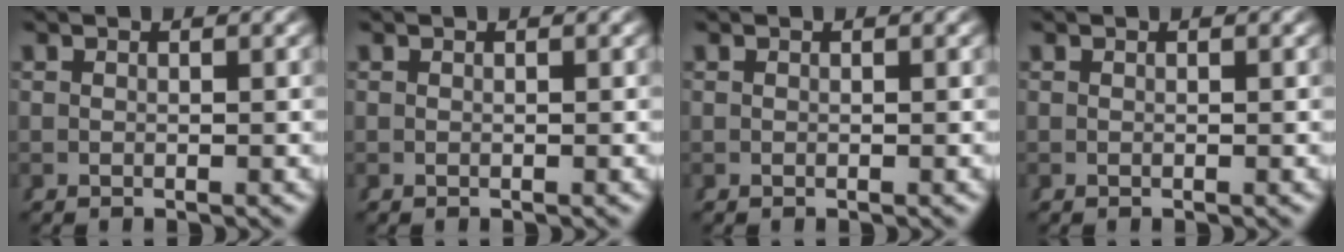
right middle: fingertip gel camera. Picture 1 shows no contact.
{"total": 0.0}
{"total": 0.0}
{"total": 0.0}